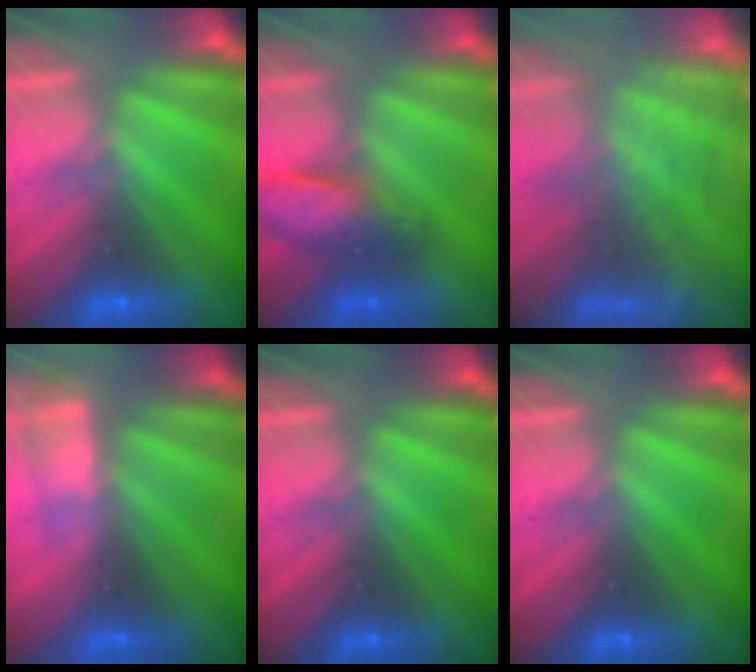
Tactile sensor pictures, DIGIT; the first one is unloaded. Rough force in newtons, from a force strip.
{"total": 3.7}
{"total": 7.5}
{"total": 3.0}
{"total": 0.0}
{"total": 0.0}